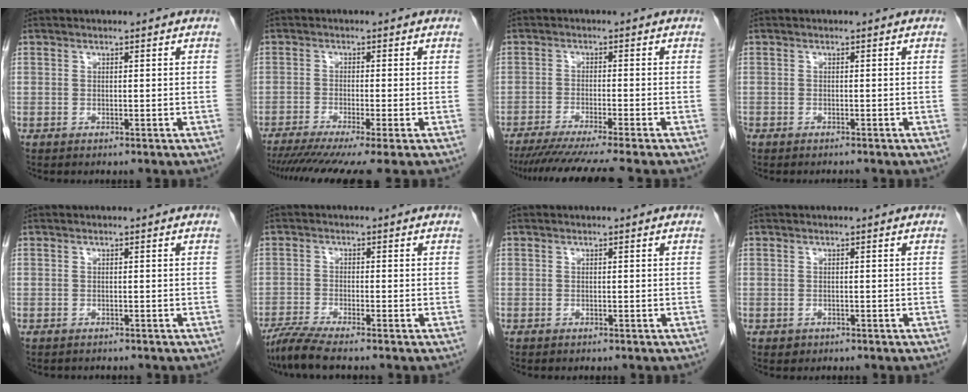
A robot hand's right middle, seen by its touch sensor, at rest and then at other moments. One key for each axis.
{"total": 10.1, "fx": -8.0, "fy": -0.6, "fz": 6.1, "tx": -0.082, "ty": -0.027, "tz": -0.124}
{"total": 12.1, "fx": -10.4, "fy": -1.5, "fz": 5.9, "tx": -0.062, "ty": -0.033, "tz": -0.158}
{"total": 1.1, "fx": -1.0, "fy": 0.3, "fz": 0.1, "tx": -0.005, "ty": -0.003, "tz": -0.017}
{"total": 1.5, "fx": -1.3, "fy": 0.5, "fz": 0.2, "tx": -0.013, "ty": -0.003, "tz": -0.016}
{"total": 4.7, "fx": -3.9, "fy": -0.4, "fz": 2.6, "tx": -0.053, "ty": -0.017, "tz": -0.078}
{"total": 0.0}
{"total": 0.8, "fx": -0.4, "fy": 0.8, "fz": 0.1, "tx": -0.003, "ty": 0.003, "tz": 0.000}